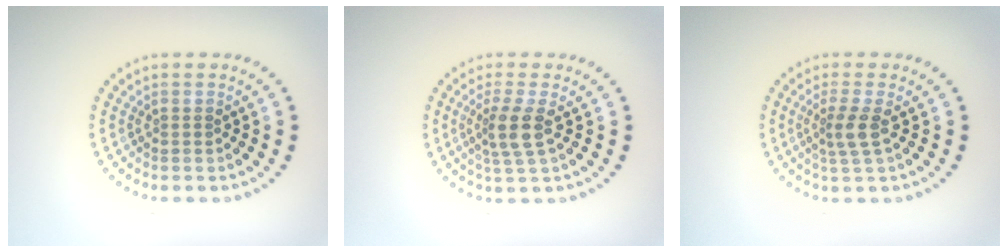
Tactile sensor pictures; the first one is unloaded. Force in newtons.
{"total": 2.7, "press": 2.2, "slide": 1.6}
{"total": 2.1, "press": 1.6, "slide": 1.4}